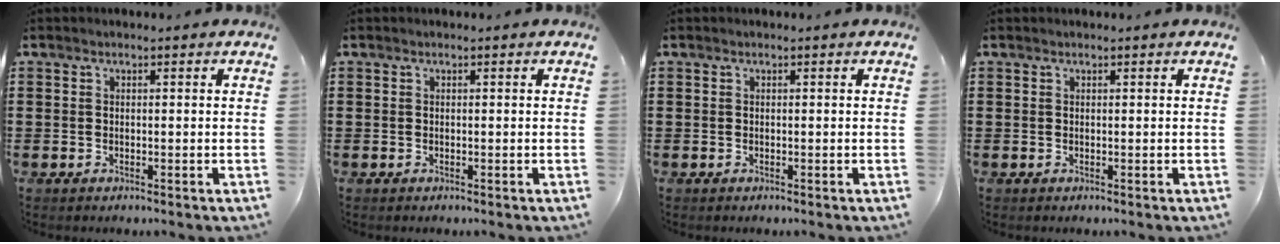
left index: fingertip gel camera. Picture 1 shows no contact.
{"total": 0.0}
{"total": 0.0}
{"total": 0.0}